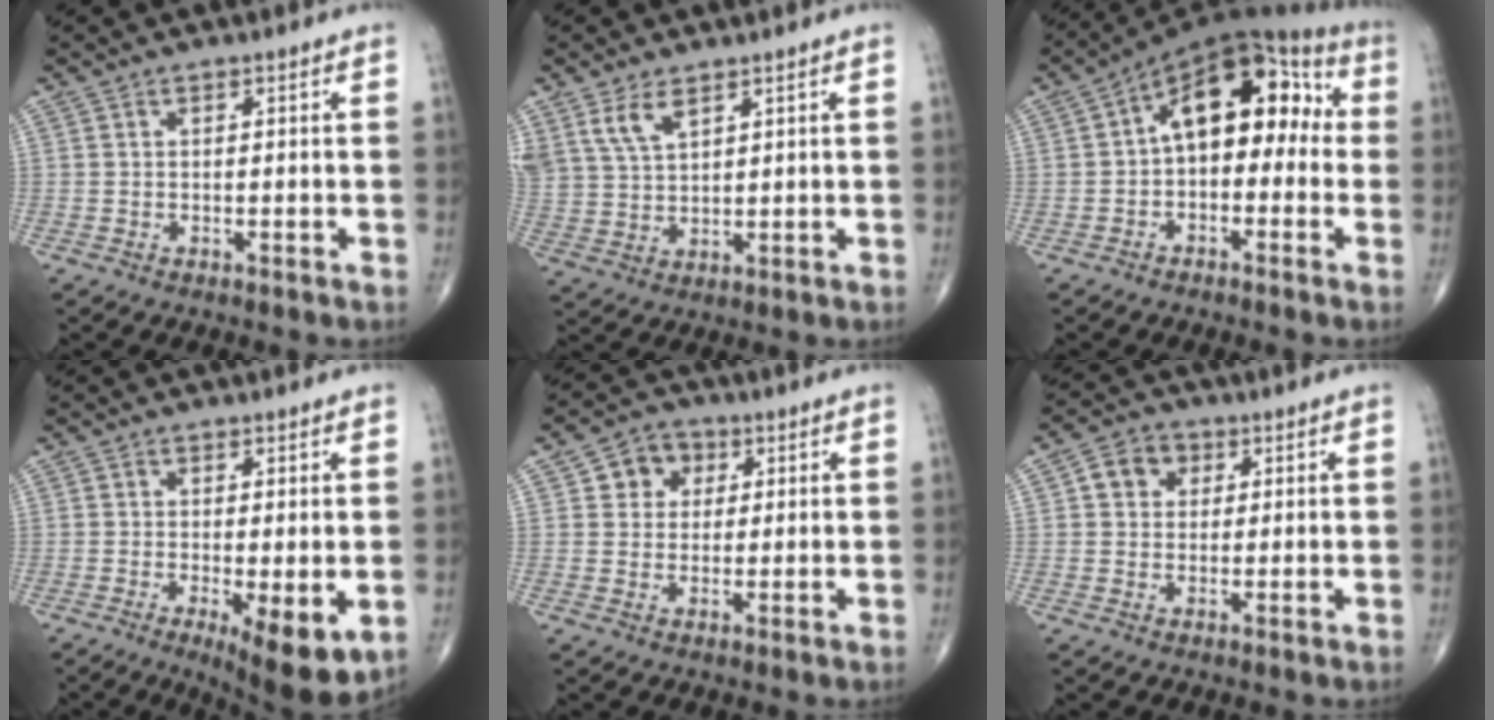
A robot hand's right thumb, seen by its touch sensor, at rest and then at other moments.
{"total": 5.9, "force": [3.7, 2.8, 3.7], "torque": [-0.070, -0.014, 0.083]}
{"total": 15.2, "force": [1.0, 8.9, 12.4], "torque": [-0.147, 0.053, -0.002]}
{"total": 9.3, "force": [-2.5, 3.0, 8.4], "torque": [-0.122, -0.023, -0.033]}
{"total": 5.7, "force": [1.8, 5.0, 2.1], "torque": [0.001, 0.002, 0.023]}
{"total": 5.3, "force": [1.4, 4.5, 2.3], "torque": [-0.013, 0.005, 0.017]}